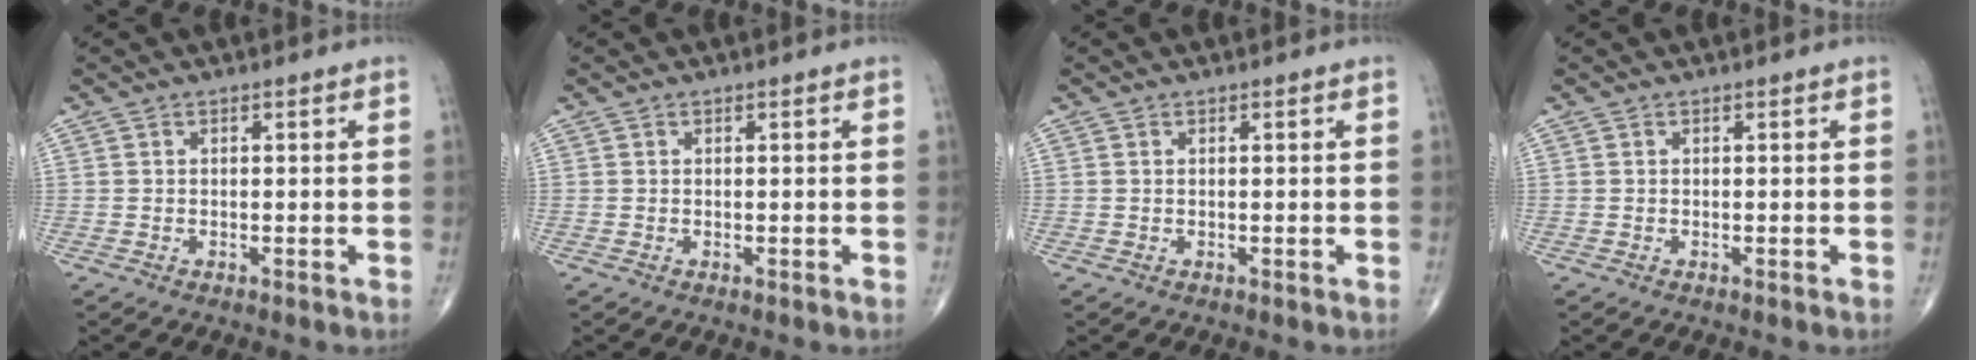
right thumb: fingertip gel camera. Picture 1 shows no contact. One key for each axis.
{"total": 0.0}
{"total": 0.0}
{"total": 0.0}